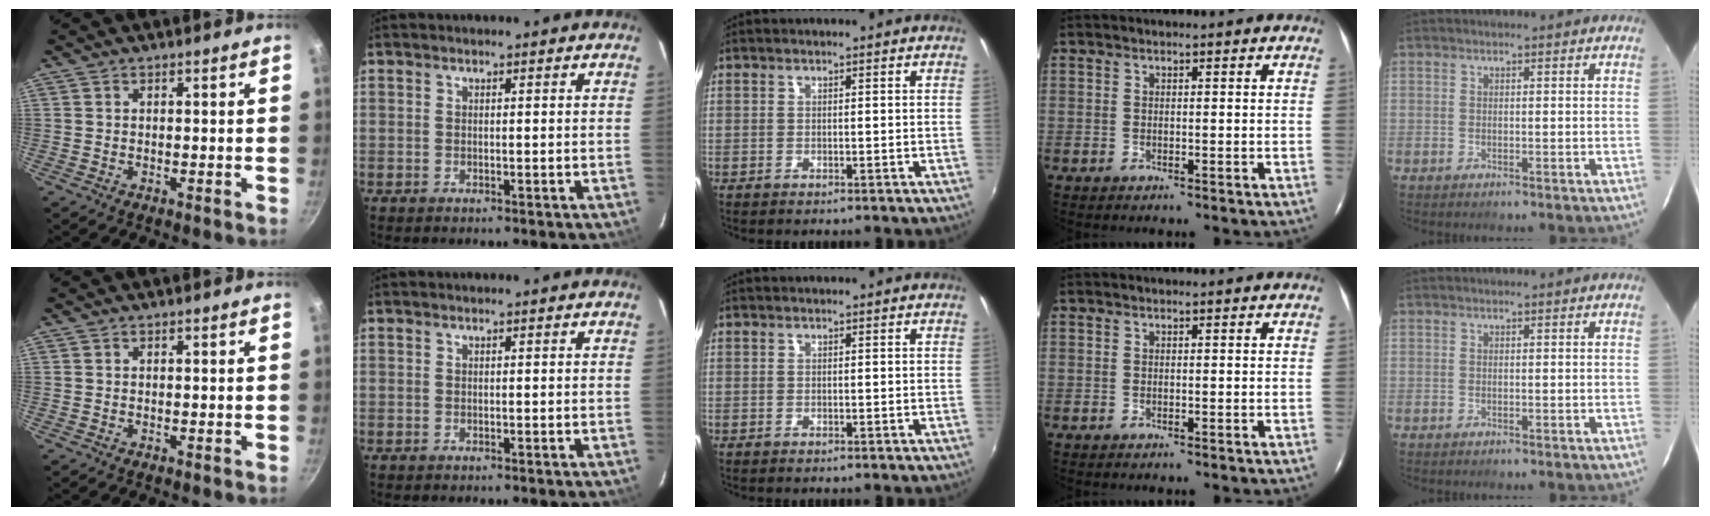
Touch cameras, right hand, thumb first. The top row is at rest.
{}